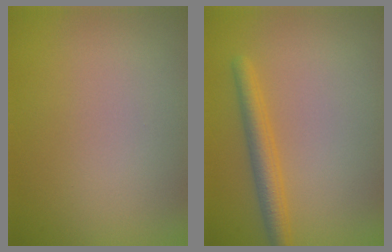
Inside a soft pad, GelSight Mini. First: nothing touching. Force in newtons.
{"total": 2.8, "press": 2.8, "slide": 0.1}